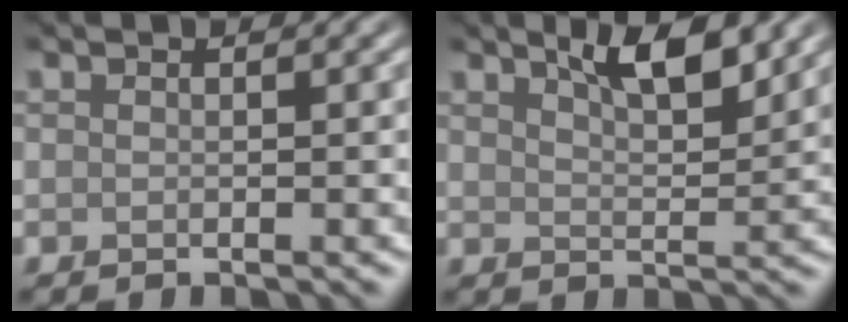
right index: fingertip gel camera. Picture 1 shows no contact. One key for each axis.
{"total": 4.6, "fx": 3.1, "fy": 1.3, "fz": 3.1, "tx": -0.043, "ty": 0.004, "tz": 0.047}